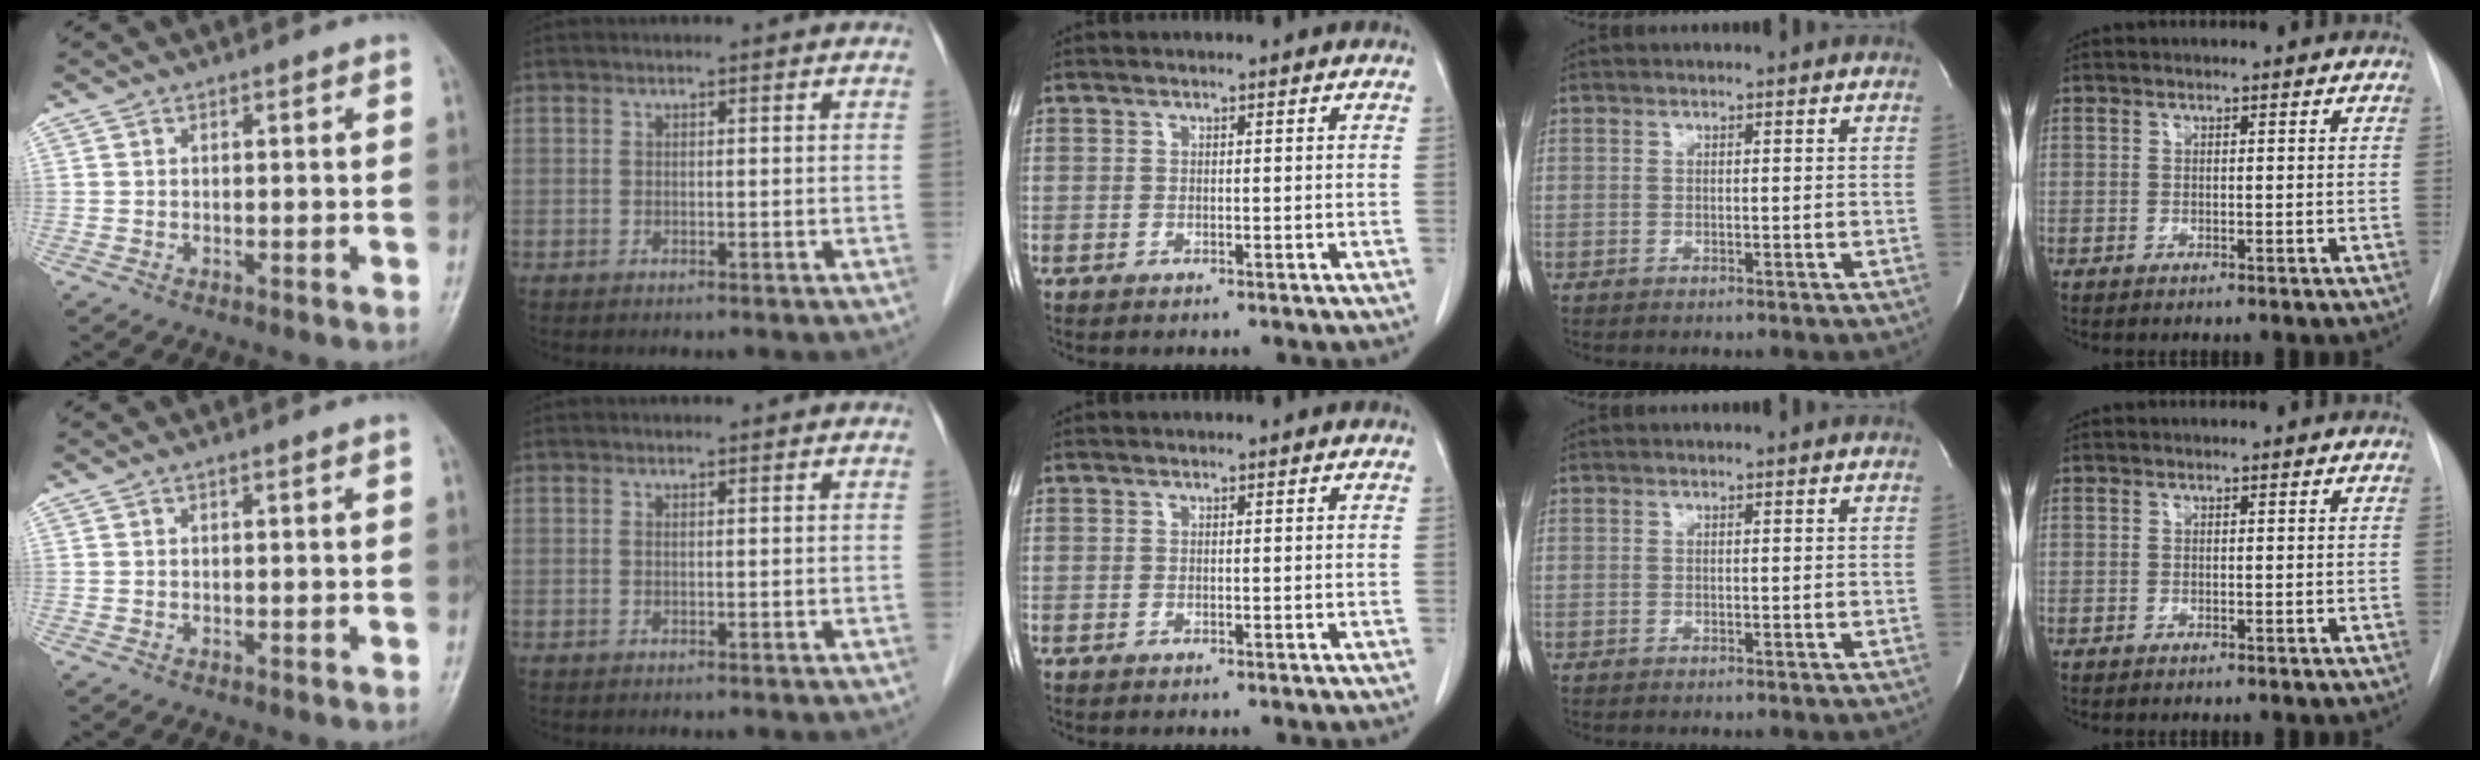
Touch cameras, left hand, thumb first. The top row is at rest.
{}